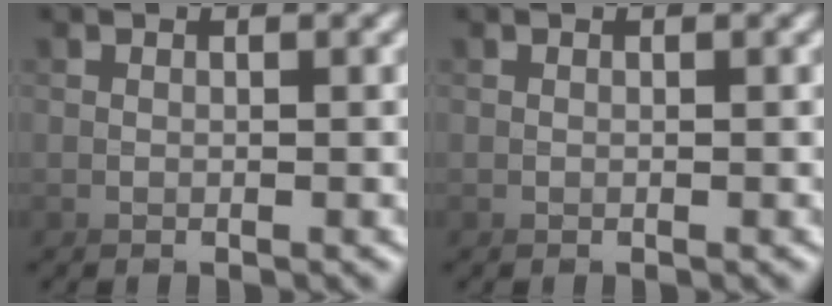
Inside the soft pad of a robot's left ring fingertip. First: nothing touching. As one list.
[{"total": 0.0}]